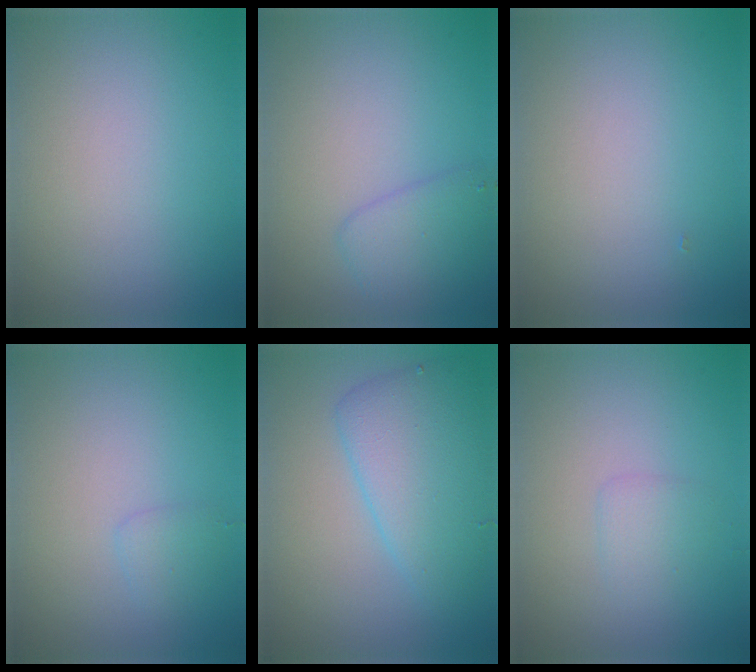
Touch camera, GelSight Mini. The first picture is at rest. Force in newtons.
{"total": 2.6, "press": 2.5, "slide": 0.2}
{"total": 0.0}
{"total": 1.1, "press": 1.1, "slide": 0.1}
{"total": 5.4, "press": 5.4, "slide": 0.2}
{"total": 1.3, "press": 1.3, "slide": 0.1}